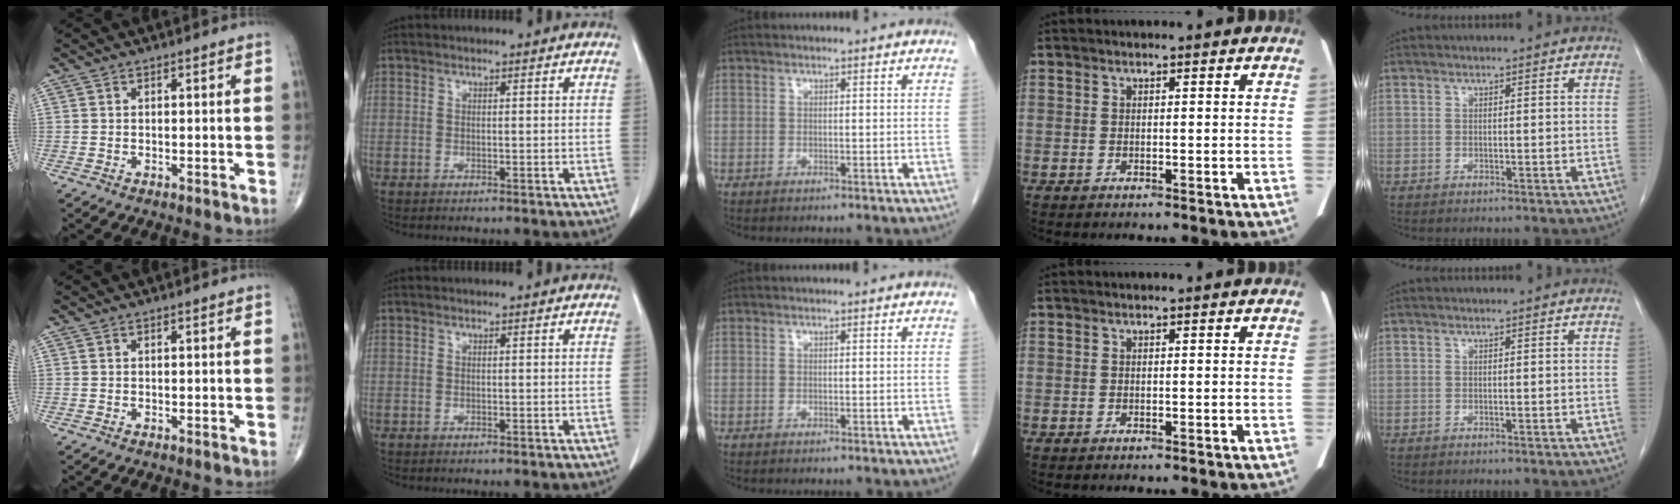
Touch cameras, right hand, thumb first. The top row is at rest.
{}